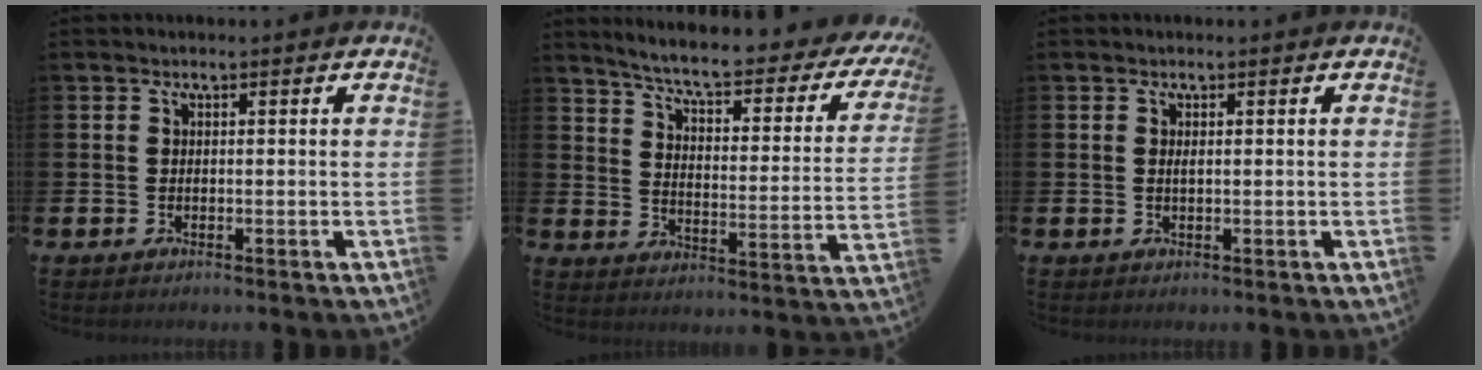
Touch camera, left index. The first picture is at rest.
{"total": 6.3, "force": [5.4, 0.8, 3.0], "torque": [-0.076, -0.047, 0.082]}
{"total": 0.6, "force": [0.2, 0.1, 0.5], "torque": [-0.004, -0.003, 0.002]}